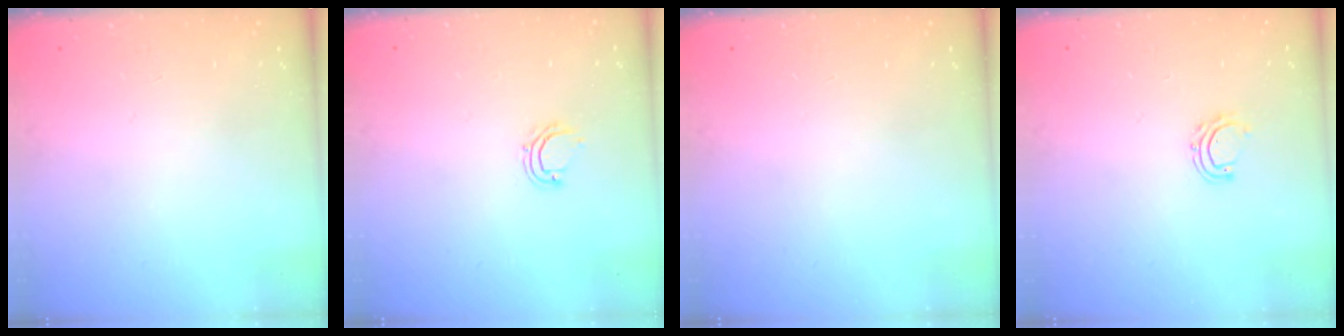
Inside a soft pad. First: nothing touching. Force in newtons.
{"total": 4.8, "press": 4.7, "slide": 0.7}
{"total": 0.0}
{"total": 5.3, "press": 5.2, "slide": 1.0}